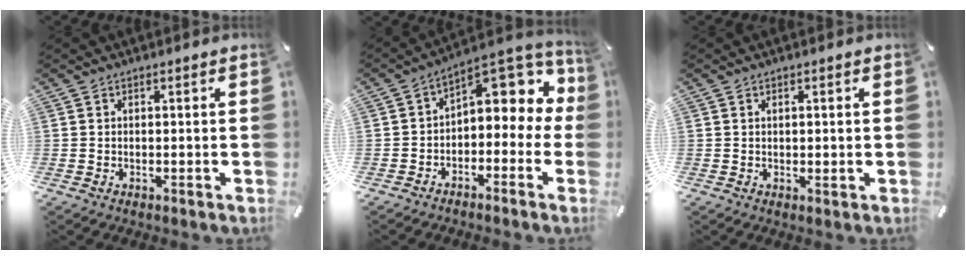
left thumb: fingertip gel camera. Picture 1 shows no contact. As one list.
[{"total": 9.9, "force": [3.7, 6.2, 6.9], "torque": [-0.083, -0.038, 0.063]}, {"total": 0.7, "force": [0.3, 0.3, 0.5], "torque": [-0.011, 0.000, 0.005]}]